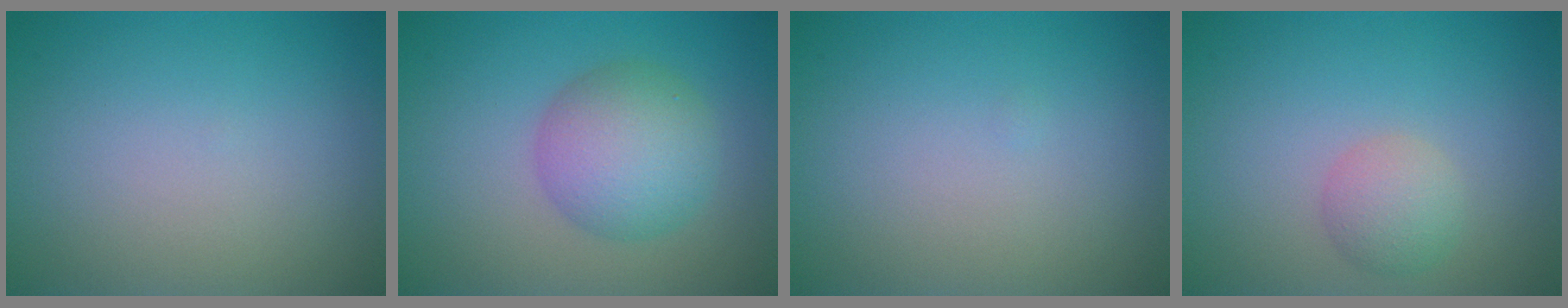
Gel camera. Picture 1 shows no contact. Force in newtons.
{"total": 5.6, "press": 5.6, "slide": 0.0}
{"total": 0.0}
{"total": 2.2, "press": 2.2, "slide": 0.1}